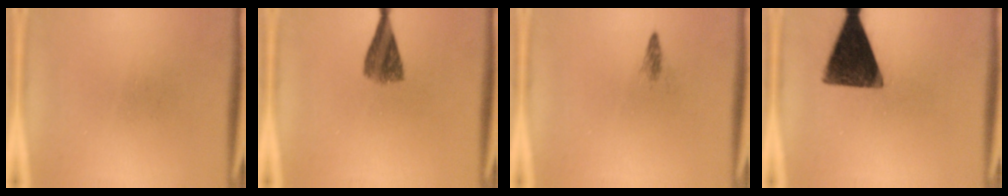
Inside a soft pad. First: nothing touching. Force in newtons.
{"total": 5.4}
{"total": 1.0}
{"total": 13.8}